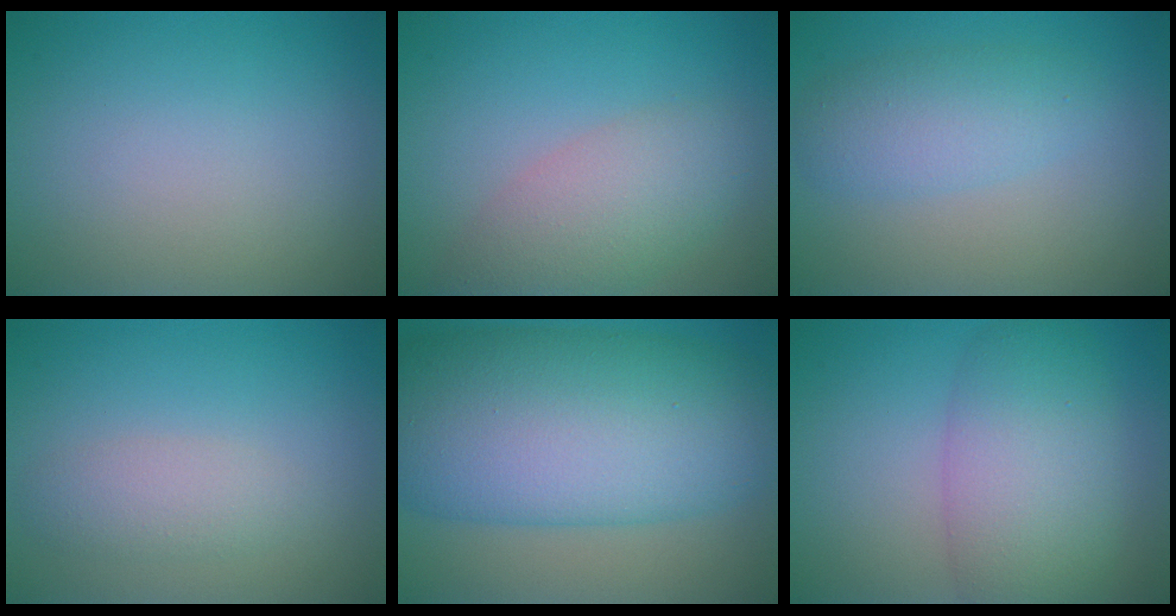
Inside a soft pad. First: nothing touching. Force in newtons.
{"total": 4.9, "press": 4.8, "slide": 0.6}
{"total": 3.5, "press": 3.5, "slide": 0.2}
{"total": 2.1, "press": 2.1, "slide": 0.1}
{"total": 14.6, "press": 14.6, "slide": 0.1}
{"total": 6.8, "press": 6.8, "slide": 0.4}